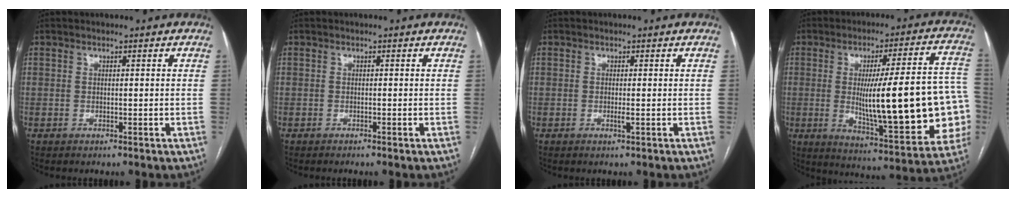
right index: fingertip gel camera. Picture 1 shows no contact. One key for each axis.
{"total": 0.5, "fx": -0.5, "fy": -0.2, "fz": 0.2, "tx": -0.003, "ty": 0.003, "tz": -0.010}
{"total": 0.8, "fx": -0.1, "fy": 0.0, "fz": 0.8, "tx": -0.017, "ty": -0.001, "tz": 0.001}
{"total": 24.6, "fx": -1.8, "fy": 3.8, "fz": 24.3, "tx": -0.281, "ty": 0.018, "tz": -0.011}